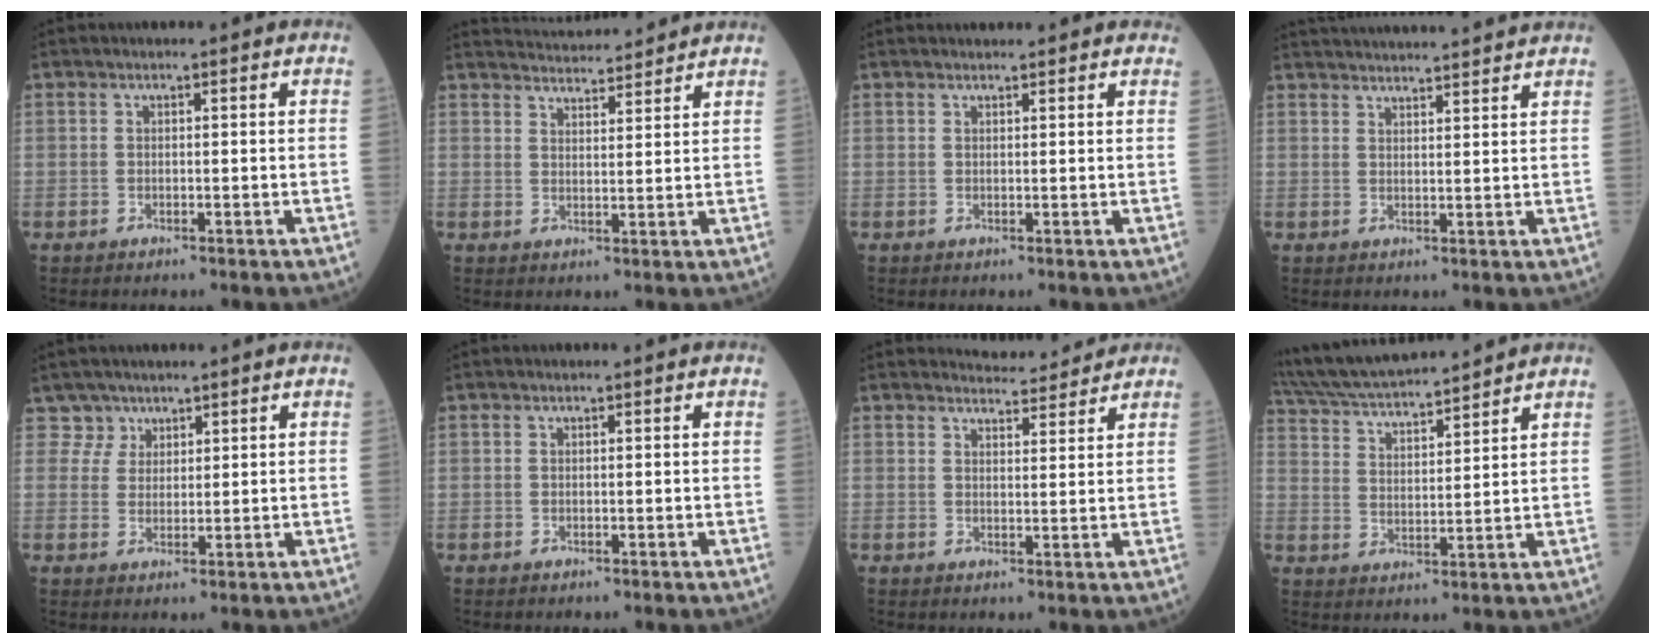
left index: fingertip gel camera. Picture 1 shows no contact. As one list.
[{"total": 9.6, "force": [9.4, 0.6, 1.8], "torque": [-0.029, 0.019, 0.132]}, {"total": 4.2, "force": [3.8, 1.0, 1.3], "torque": [-0.013, 0.026, 0.038]}, {"total": 15.2, "force": [14.6, 0.2, 4.3], "torque": [-0.075, 0.017, 0.201]}, {"total": 2.7, "force": [1.9, 1.7, -0.7], "torque": [0.023, 0.004, 0.033]}, {"total": 0.0}, {"total": 4.7, "force": [4.7, 0.8, 0.0], "torque": [-0.005, 0.009, 0.059]}, {"total": 15.2, "force": [14.1, 1.1, 5.6], "torque": [-0.110, 0.026, 0.244]}]